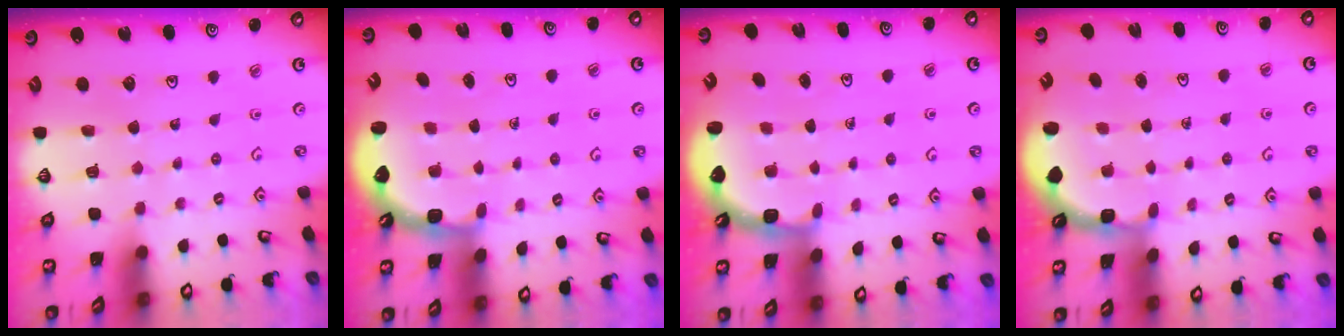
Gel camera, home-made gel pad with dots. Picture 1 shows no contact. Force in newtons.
{"total": 2.5, "press": 2.1, "slide": 1.3}
{"total": 2.5, "press": 2.1, "slide": 1.3}
{"total": 2.0, "press": 1.6, "slide": 1.2}